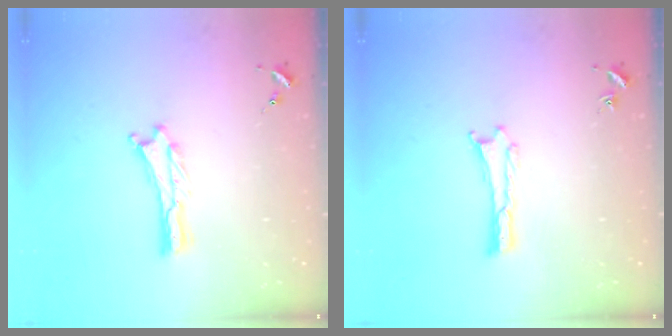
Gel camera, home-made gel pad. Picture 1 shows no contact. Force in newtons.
{"total": 0.0}